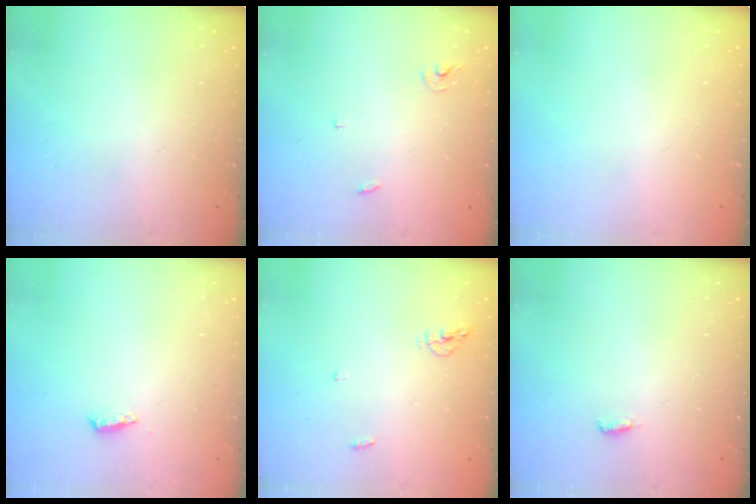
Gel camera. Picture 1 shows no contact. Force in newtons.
{"total": 2.5, "press": 2.5, "slide": 0.1}
{"total": 0.0}
{"total": 4.9, "press": 4.8, "slide": 1.2}
{"total": 4.6, "press": 4.5, "slide": 1.0}
{"total": 3.7, "press": 3.3, "slide": 1.7}